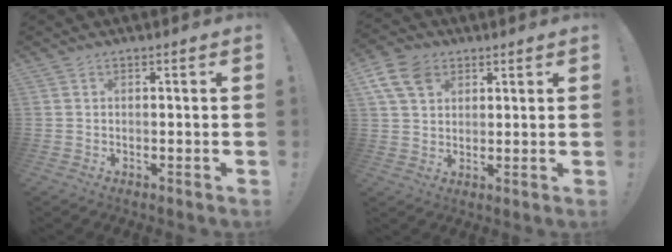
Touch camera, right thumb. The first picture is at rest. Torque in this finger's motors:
{"motor_torque": [-0.17, 0.26, 0.30, -0.17, 0.16]}